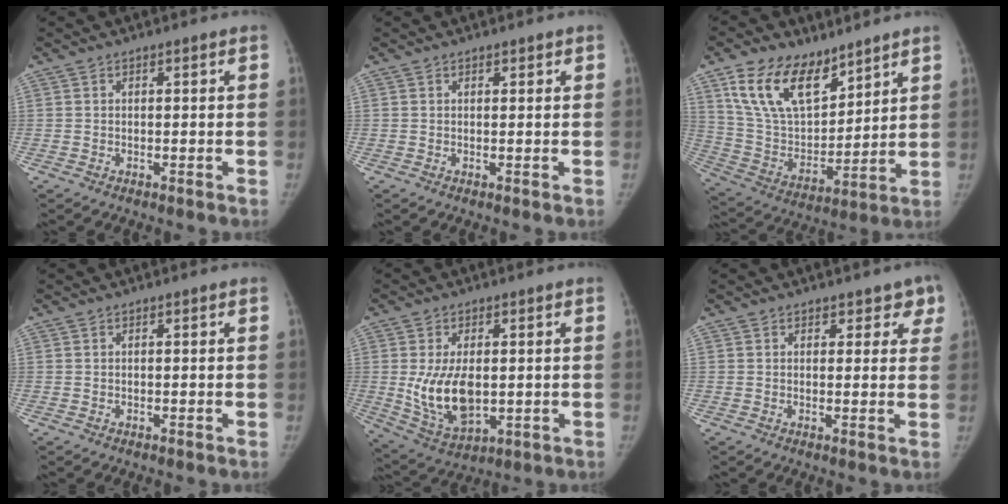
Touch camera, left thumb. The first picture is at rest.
{"total": 0.7, "force": [0.5, 0.3, 0.2], "torque": [0.001, -0.003, 0.006]}
{"total": 17.7, "force": [11.2, 9.6, 9.8], "torque": [-0.138, -0.051, 0.224]}
{"total": 0.0}
{"total": 11.9, "force": [0.0, 6.7, 9.9], "torque": [-0.174, -0.015, 0.019]}
{"total": 4.0, "force": [2.7, 2.5, 1.5], "torque": [0.030, -0.010, 0.030]}